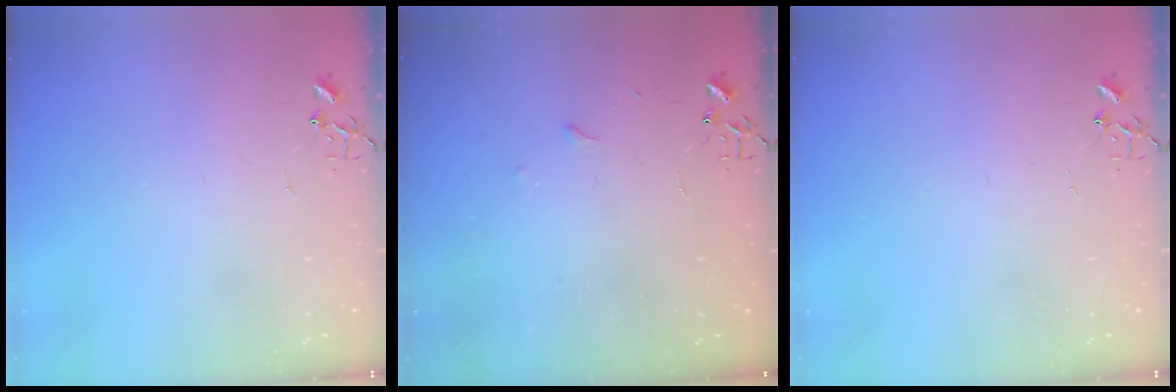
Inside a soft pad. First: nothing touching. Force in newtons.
{"total": 3.3, "press": 3.3, "slide": 0.5}
{"total": 0.0}